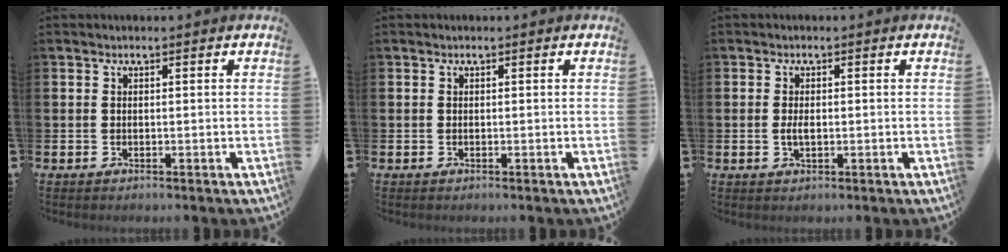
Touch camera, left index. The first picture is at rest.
{"total": 0.0}
{"total": 1.7, "force": [-0.1, 0.8, 1.5], "torque": [-0.025, 0.001, -0.004]}